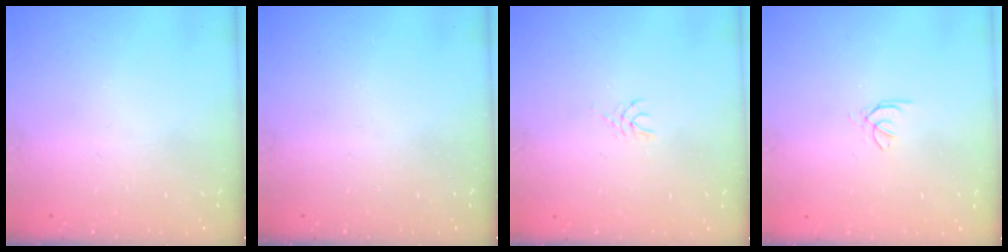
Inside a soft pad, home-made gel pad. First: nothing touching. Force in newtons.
{"total": 0.0}
{"total": 2.5, "press": 2.4, "slide": 0.4}
{"total": 0.5, "press": 0.4, "slide": 0.3}